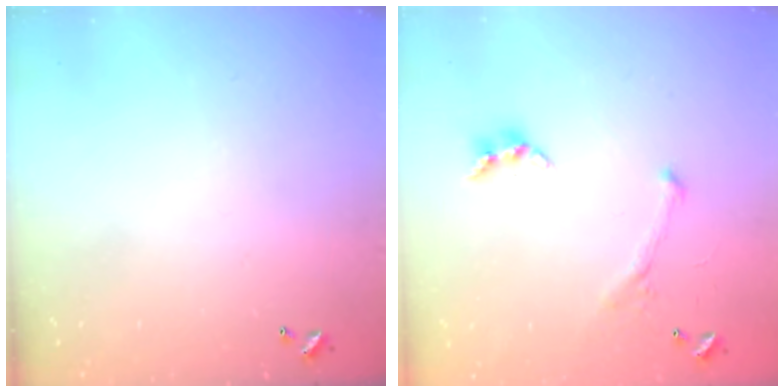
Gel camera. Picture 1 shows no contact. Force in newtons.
{"total": 2.8, "press": 2.6, "slide": 1.0}